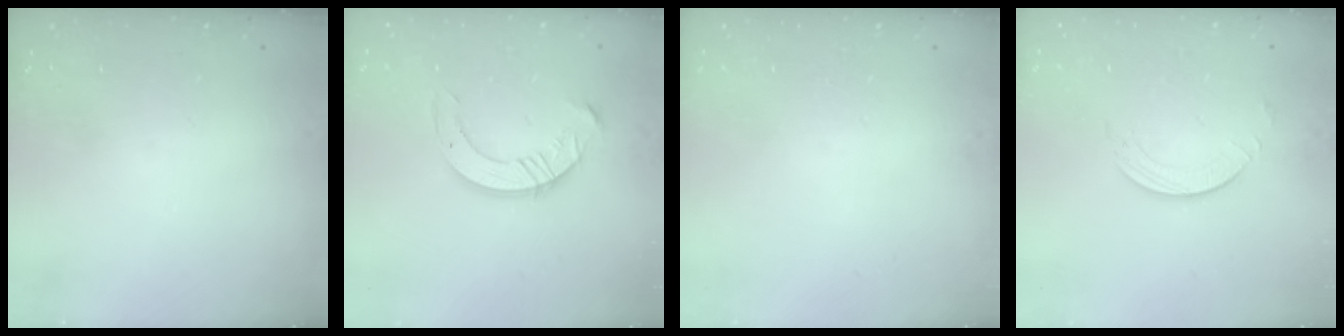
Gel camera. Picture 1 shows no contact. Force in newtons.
{"total": 10.5, "press": 10.4, "slide": 0.9}
{"total": 0.0}
{"total": 1.7, "press": 1.7, "slide": 0.2}